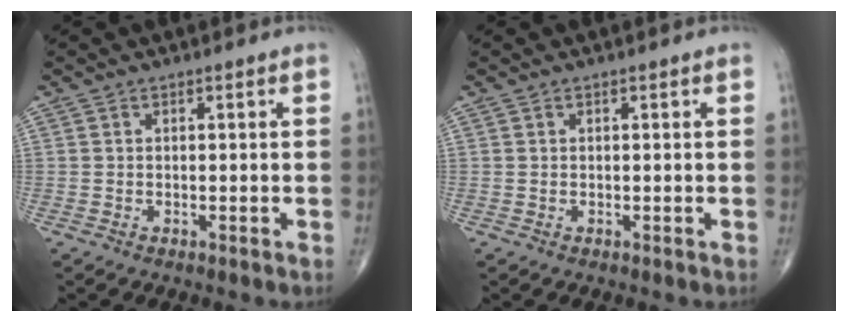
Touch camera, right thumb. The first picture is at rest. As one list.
[{"total": 0.0}]